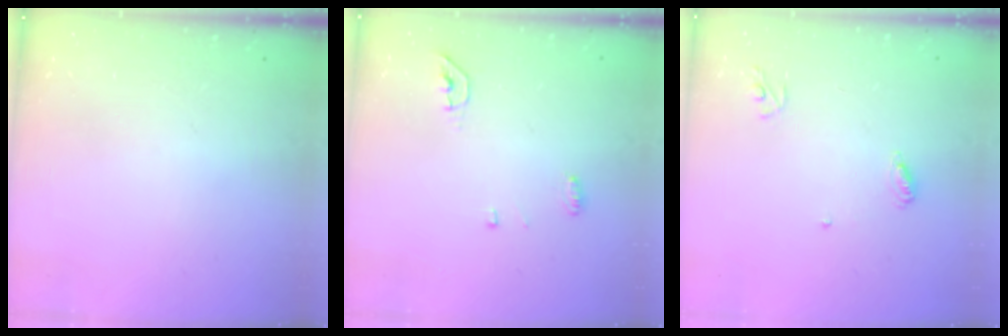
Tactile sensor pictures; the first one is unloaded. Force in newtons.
{"total": 4.3, "press": 4.2, "slide": 1.0}
{"total": 4.9, "press": 4.9, "slide": 0.4}